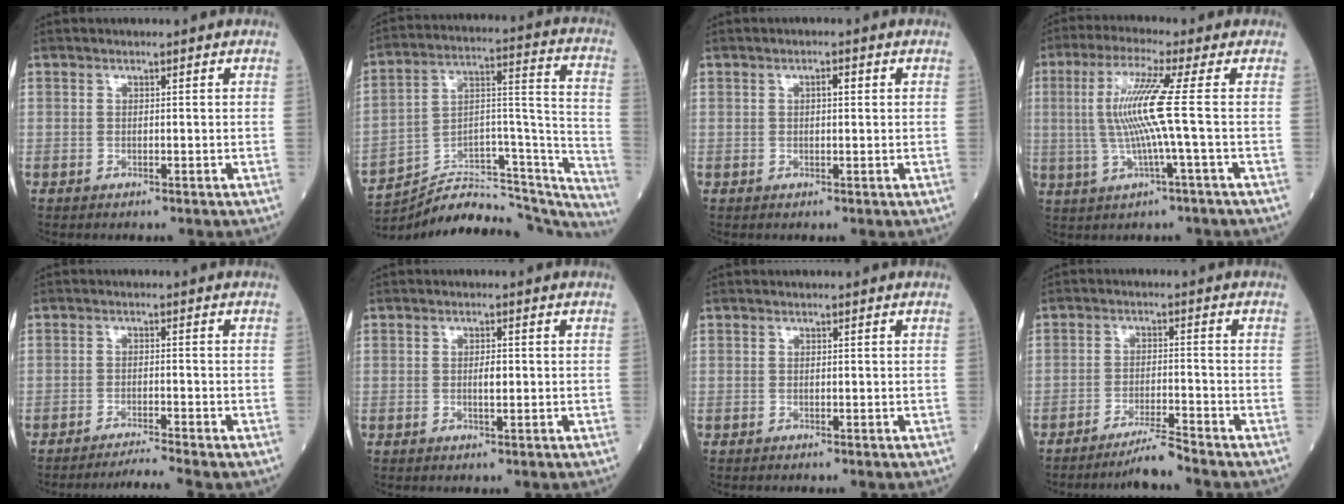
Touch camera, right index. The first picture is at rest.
{"total": 26.5, "force": [-24.8, 6.1, 7.2], "torque": [-0.080, 0.053, -0.356]}
{"total": 1.5, "force": [0.4, 0.5, 1.4], "torque": [-0.024, 0.004, 0.005]}
{"total": 9.0, "force": [0.3, -1.5, 8.9], "torque": [-0.186, 0.005, 0.008]}
{"total": 4.0, "force": [-3.5, -1.7, 0.9], "torque": [-0.021, -0.014, -0.060]}
{"total": 1.7, "force": [-0.2, 0.4, 1.6], "torque": [-0.032, 0.001, -0.001]}
{"total": 0.0}
{"total": 4.1, "force": [-3.6, -1.3, 1.4], "torque": [-0.024, -0.019, -0.067]}